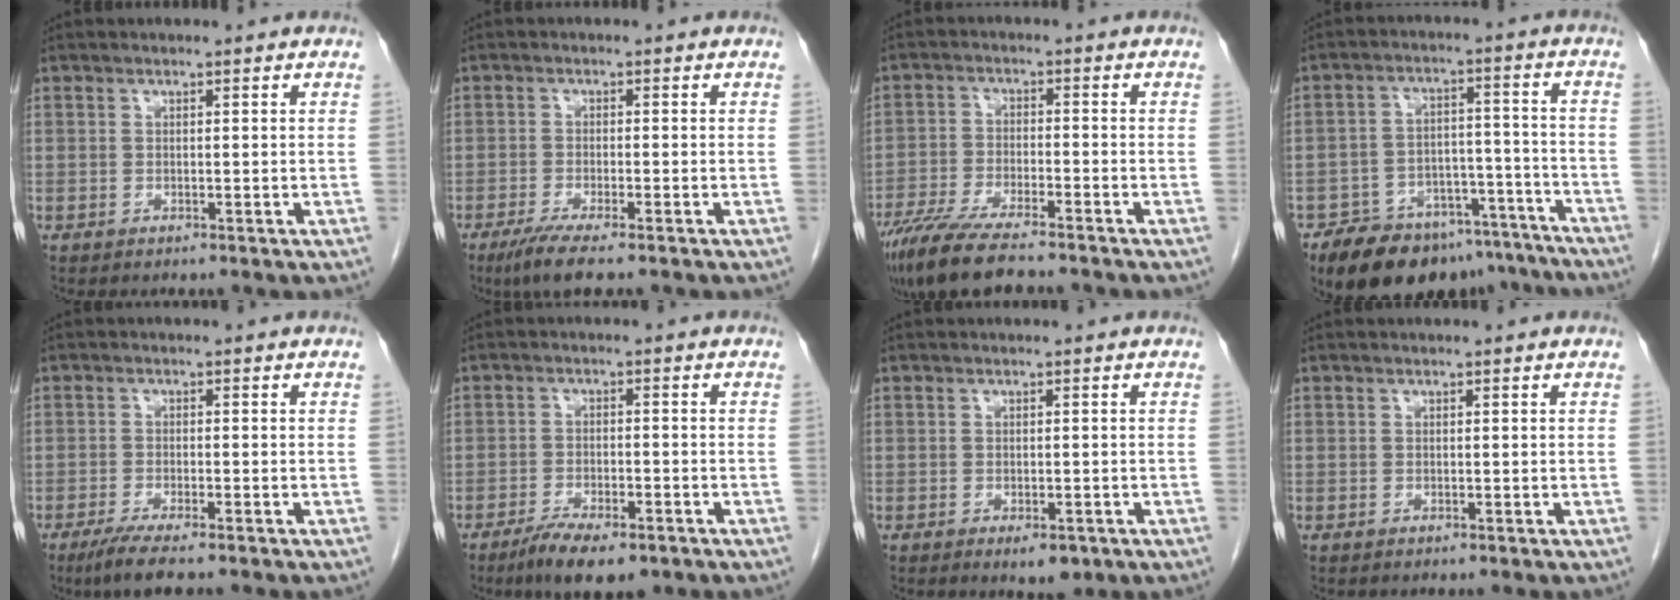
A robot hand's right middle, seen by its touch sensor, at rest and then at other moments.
{"total": 5.3, "force": [-3.7, 0.5, 3.8], "torque": [-0.069, -0.014, -0.063]}
{"total": 11.4, "force": [-9.4, 1.7, 6.3], "torque": [-0.106, -0.028, -0.158]}
{"total": 18.5, "force": [-14.9, 8.4, 7.0], "torque": [-0.100, 0.022, -0.207]}
{"total": 5.0, "force": [-3.7, 0.3, 3.3], "torque": [-0.058, -0.012, -0.062]}
{"total": 7.5, "force": [-5.3, 2.2, 4.9], "torque": [-0.075, -0.009, -0.083]}
{"total": 2.8, "force": [-1.5, 1.2, 2.1], "torque": [-0.024, -0.001, -0.013]}
{"total": 0.0}